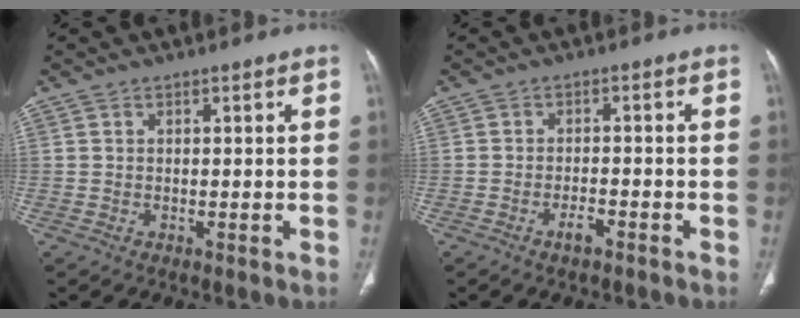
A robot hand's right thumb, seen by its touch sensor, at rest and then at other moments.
{"total": 2.5, "force": [-1.8, 0.7, 1.6], "torque": [-0.029, 0.012, -0.032]}